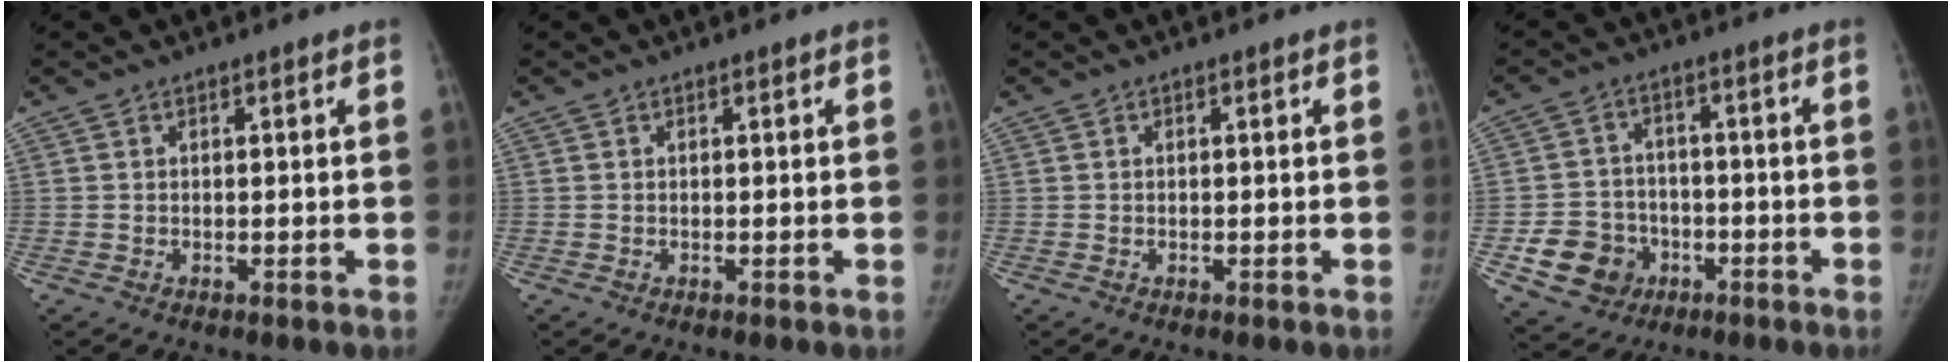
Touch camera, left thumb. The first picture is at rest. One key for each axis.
{"total": 0.0}
{"total": 0.0}
{"total": 9.3, "fx": -3.4, "fy": 8.1, "fz": 2.9, "tx": -0.032, "ty": 0.022, "tz": -0.048}